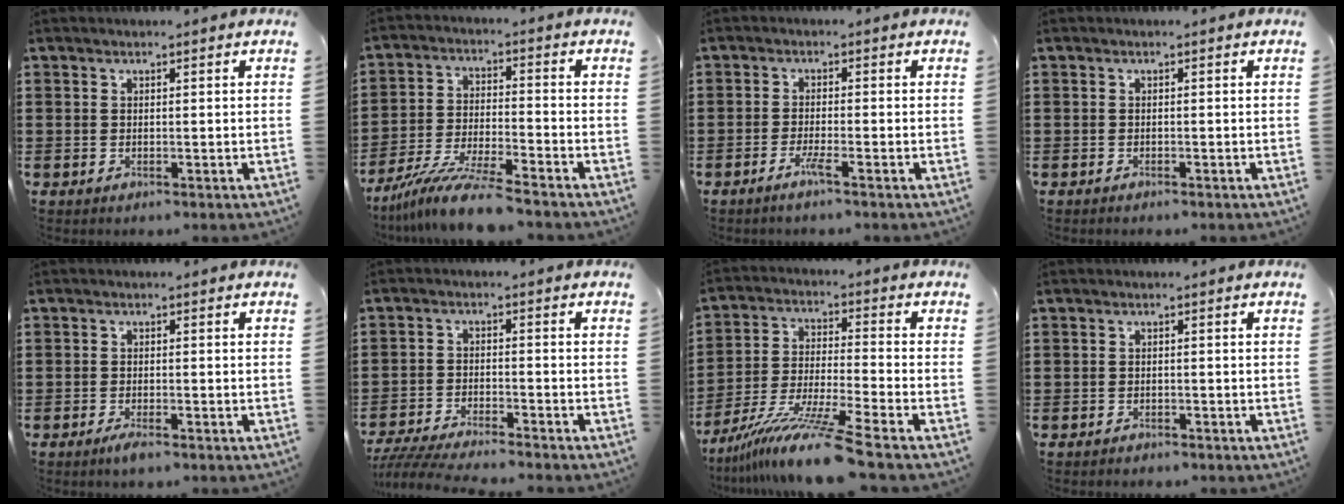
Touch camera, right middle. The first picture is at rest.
{"total": 9.3, "force": [-8.2, 0.0, 4.4], "torque": [-0.085, 0.000, -0.158]}
{"total": 2.5, "force": [-1.6, 0.0, 1.9], "torque": [-0.047, -0.007, -0.034]}
{"total": 0.6, "force": [-0.6, 0.1, 0.0], "torque": [-0.002, 0.000, -0.012]}
{"total": 1.6, "force": [-1.2, 0.3, 1.1], "torque": [-0.019, -0.003, -0.021]}
{"total": 4.6, "force": [-4.4, 0.1, 1.4], "torque": [-0.045, -0.013, -0.092]}
{"total": 12.0, "force": [-9.8, -0.3, 7.0], "torque": [-0.134, -0.001, -0.188]}
{"total": 1.1, "force": [-1.0, 0.3, -0.1], "torque": [-0.002, 0.003, -0.023]}